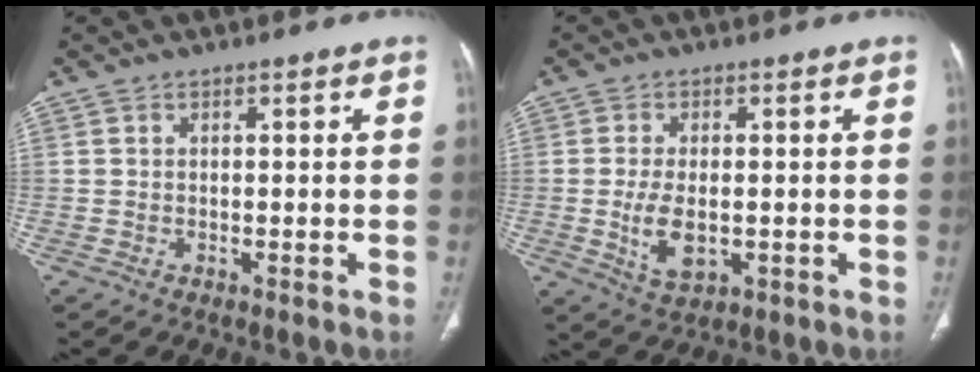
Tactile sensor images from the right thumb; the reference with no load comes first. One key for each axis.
{"total": 6.7, "fx": -1.0, "fy": 3.6, "fz": 5.5, "tx": -0.106, "ty": -0.008, "tz": -0.009}